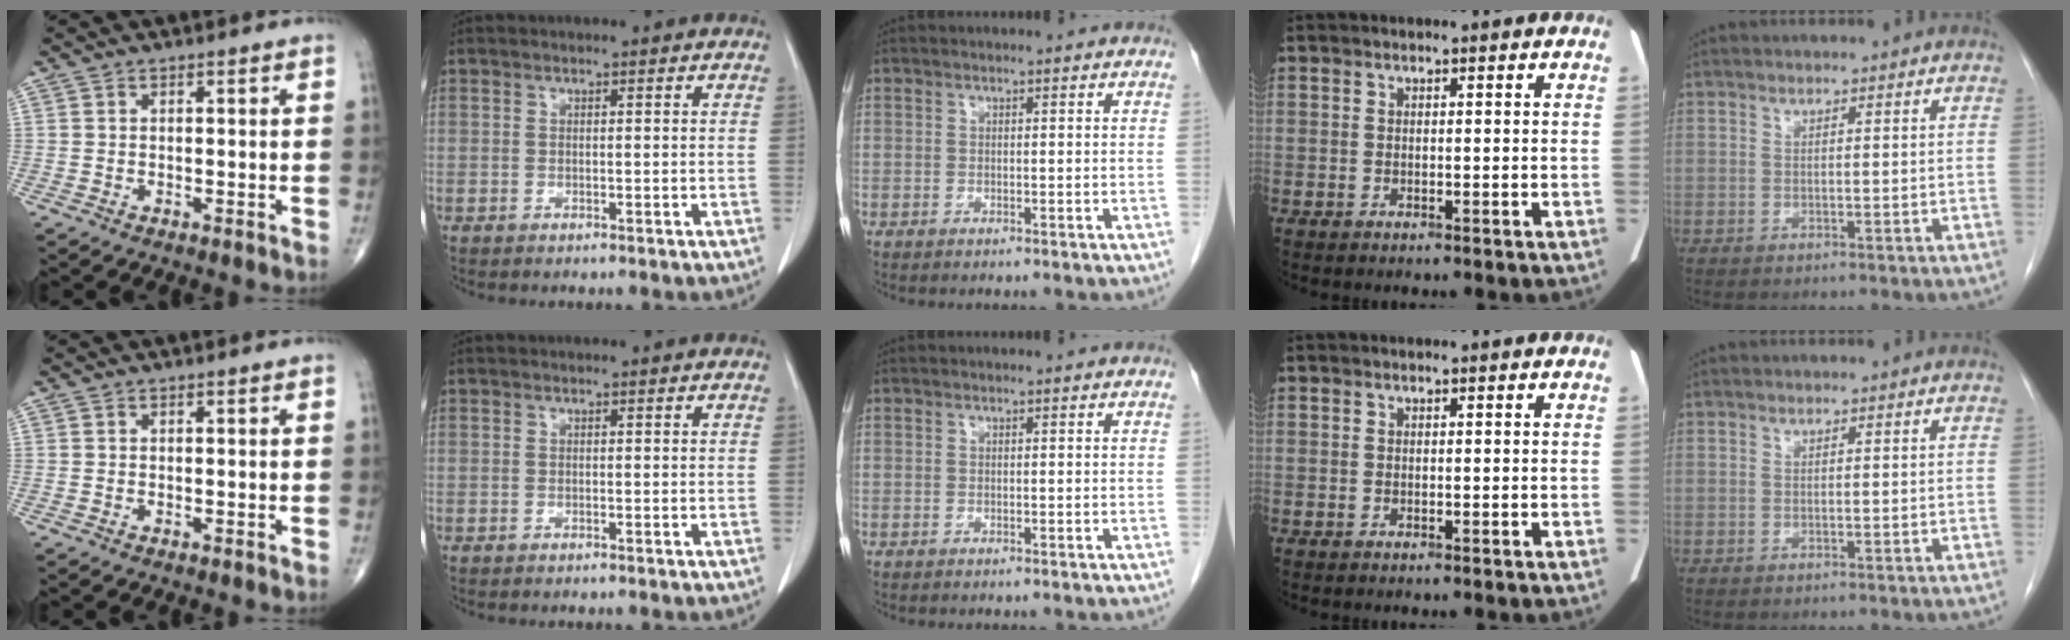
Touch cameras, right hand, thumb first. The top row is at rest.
{}